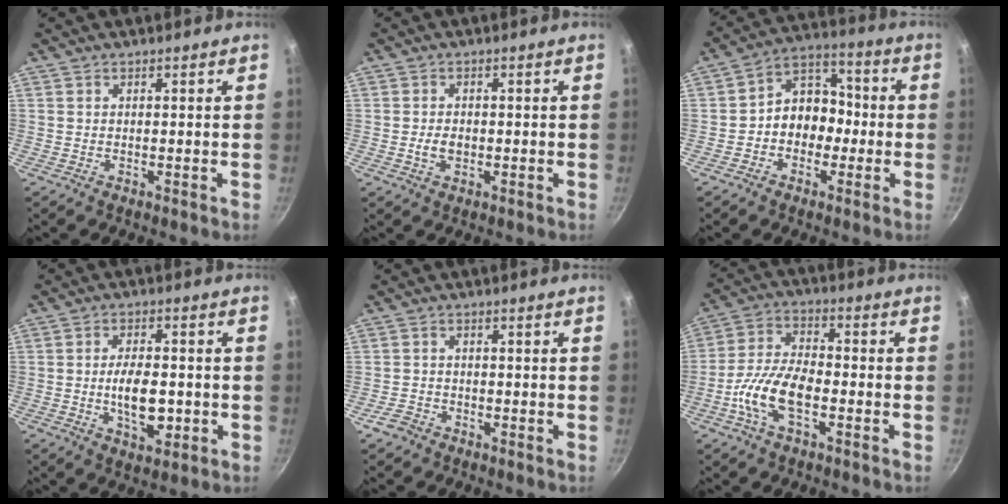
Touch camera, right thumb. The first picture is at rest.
{"total": 2.7, "force": [-0.5, 1.8, 1.9], "torque": [-0.027, 0.005, -0.009]}
{"total": 9.7, "force": [-1.9, 7.9, 5.4], "torque": [-0.026, 0.046, -0.045]}
{"total": 9.0, "force": [-1.5, 4.6, 7.6], "torque": [-0.110, 0.007, -0.023]}
{"total": 2.9, "force": [-2.0, 2.0, 0.9], "torque": [-0.016, 0.021, -0.035]}
{"total": 11.4, "force": [-3.9, 5.4, 9.2], "torque": [-0.175, 0.032, -0.083]}